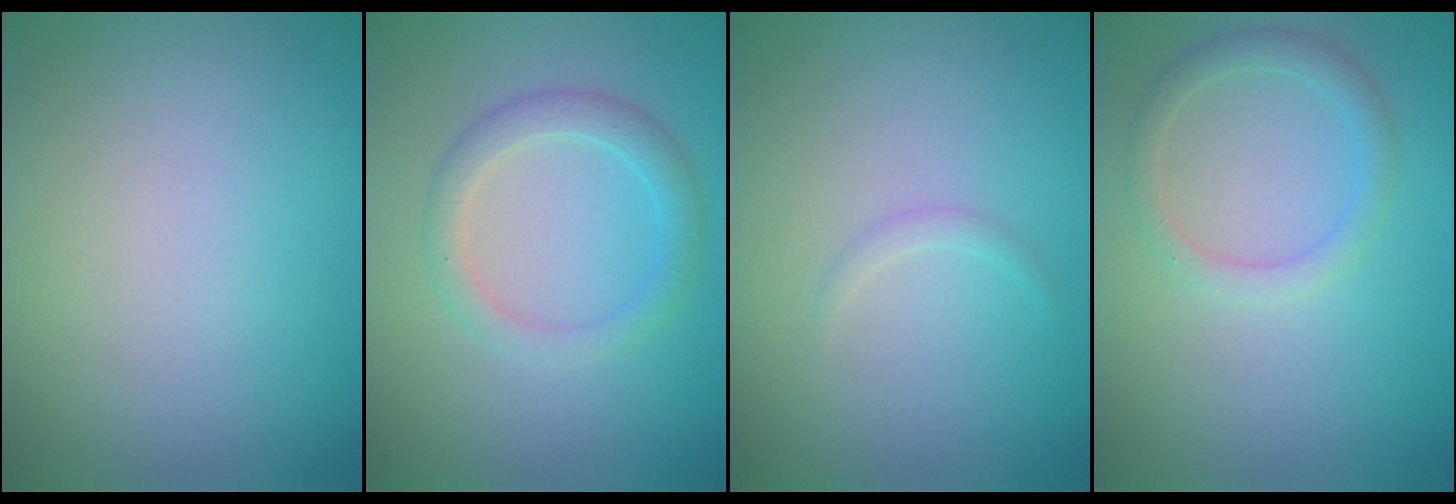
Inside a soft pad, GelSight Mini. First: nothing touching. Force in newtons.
{"total": 2.5, "press": 2.5, "slide": 0.1}
{"total": 0.7, "press": 0.7, "slide": 0.1}
{"total": 1.8, "press": 1.8, "slide": 0.1}